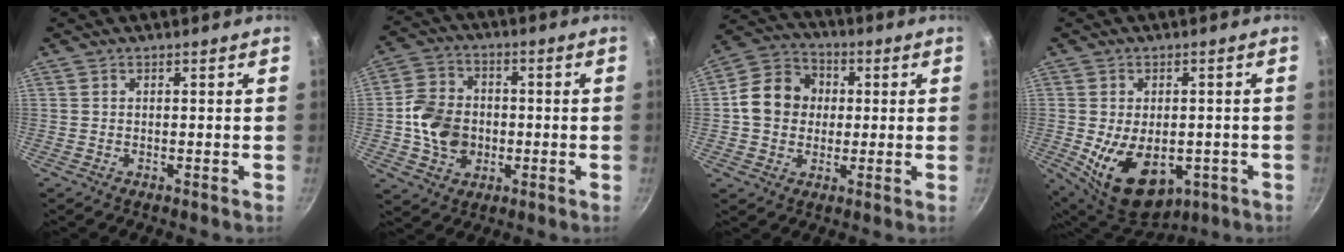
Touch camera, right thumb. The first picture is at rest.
{"total": 11.2, "force": [-1.2, 9.2, 6.3], "torque": [-0.091, 0.019, -0.030]}
{"total": 11.6, "force": [0.7, 10.1, 5.7], "torque": [-0.069, 0.018, -0.004]}
{"total": 14.4, "force": [-3.3, 9.2, 10.6], "torque": [-0.147, -0.013, -0.027]}